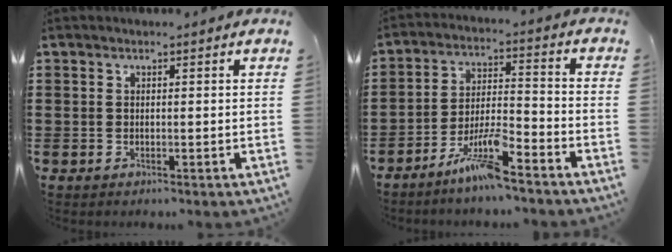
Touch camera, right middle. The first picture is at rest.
{"total": 7.8, "force": [-5.9, 0.8, 5.1], "torque": [-0.113, -0.007, -0.116]}